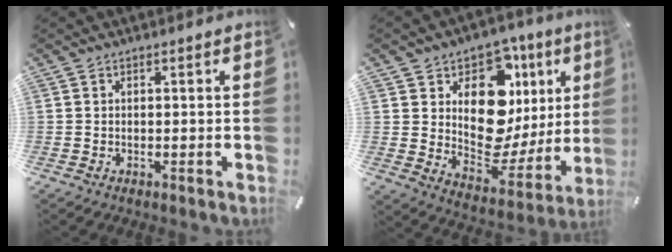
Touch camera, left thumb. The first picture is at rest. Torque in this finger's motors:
{"motor_torque": [2.40, 2.61, 1.48, -1.28, 0.43]}